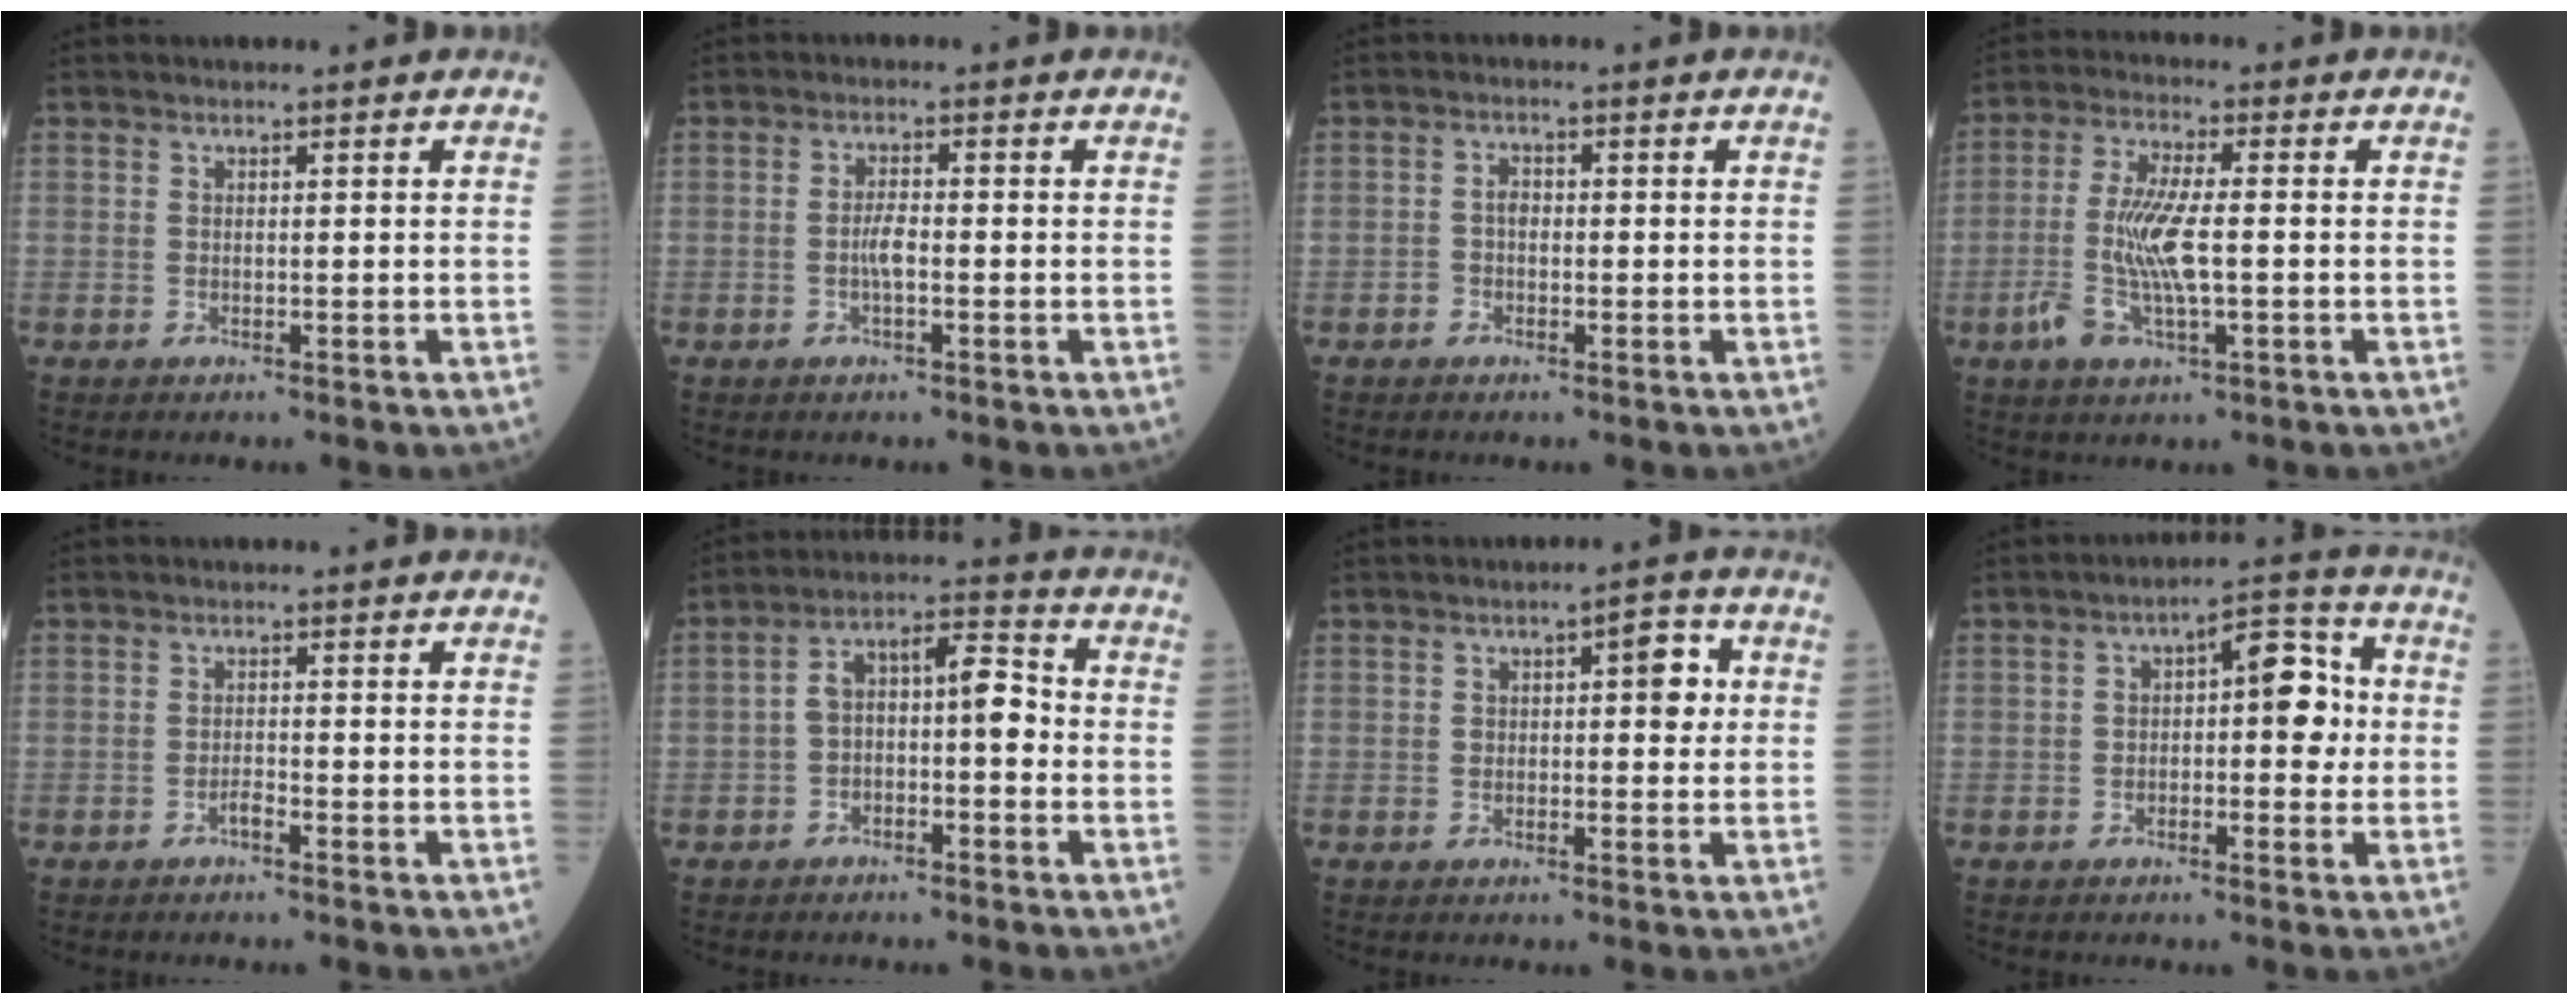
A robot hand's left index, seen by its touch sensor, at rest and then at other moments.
{"total": 2.6, "force": [-0.7, 0.5, 2.5], "torque": [-0.053, 0.000, -0.016]}
{"total": 1.9, "force": [-0.5, 1.3, 1.3], "torque": [-0.022, 0.004, -0.012]}
{"total": 8.8, "force": [-1.5, 2.1, 8.4], "torque": [-0.184, -0.003, -0.029]}
{"total": 1.1, "force": [-0.9, 0.0, 0.6], "torque": [-0.012, 0.001, -0.017]}
{"total": 8.2, "force": [-1.4, 2.8, 7.5], "torque": [-0.131, 0.040, -0.025]}
{"total": 4.5, "force": [0.7, 1.9, 4.1], "torque": [-0.052, 0.017, 0.004]}
{"total": 7.9, "force": [0.1, 3.1, 7.2], "torque": [-0.102, 0.035, -0.006]}